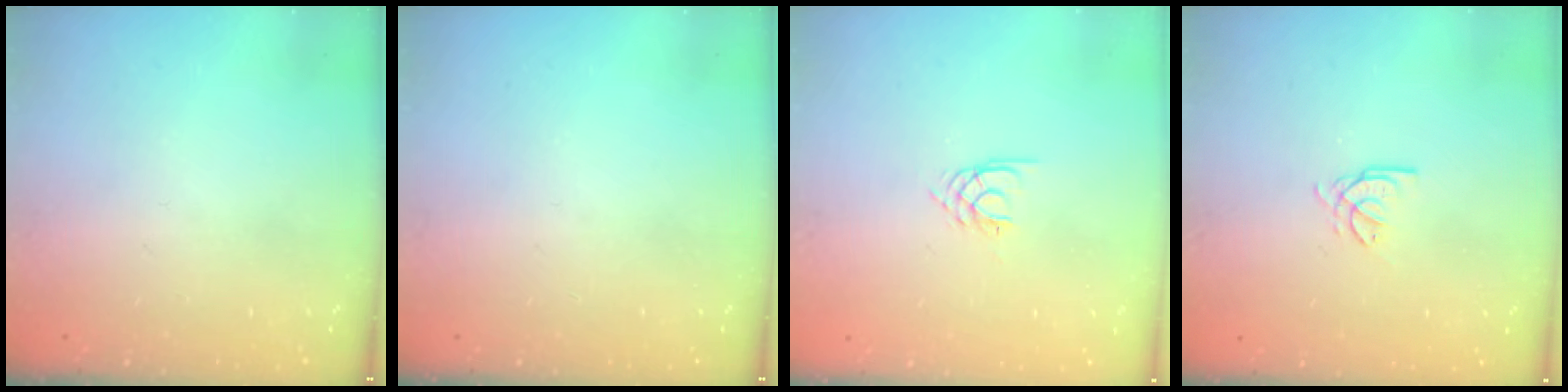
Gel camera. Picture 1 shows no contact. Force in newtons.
{"total": 0.0}
{"total": 2.1, "press": 2.0, "slide": 0.3}
{"total": 2.4, "press": 2.4, "slide": 0.1}